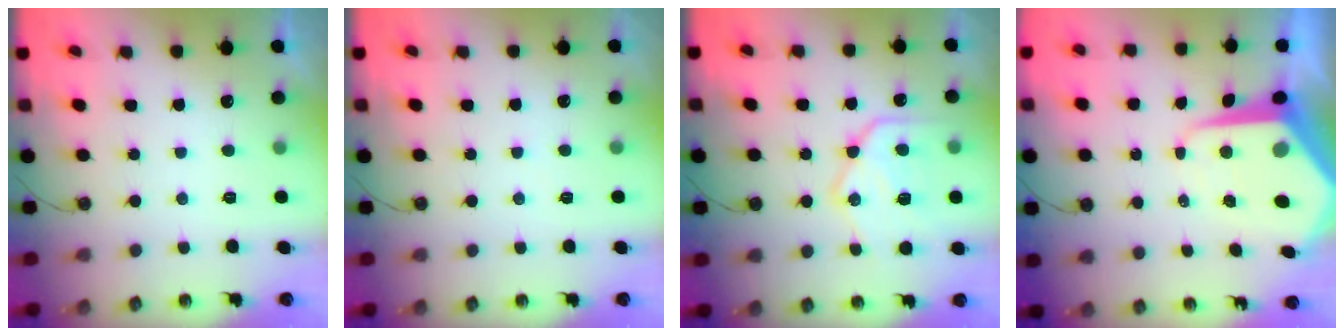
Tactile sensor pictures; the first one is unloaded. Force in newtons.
{"total": 2.4, "press": 2.3, "slide": 0.4}
{"total": 18.1, "press": 18.0, "slide": 1.4}
{"total": 12.7, "press": 12.6, "slide": 1.0}